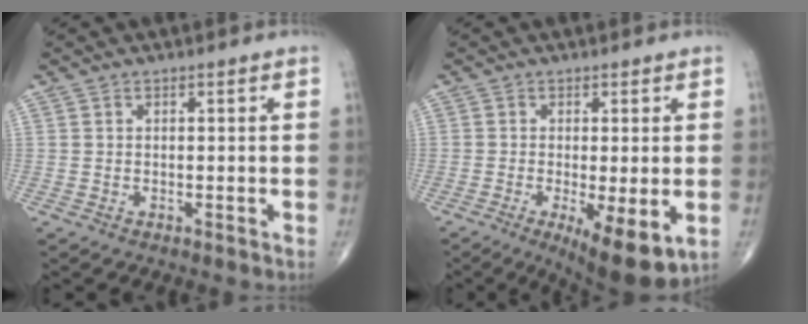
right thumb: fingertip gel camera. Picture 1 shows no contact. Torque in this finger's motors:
{"motor_torque": [-0.37, 0.94, 0.04, -0.19, 0.04]}